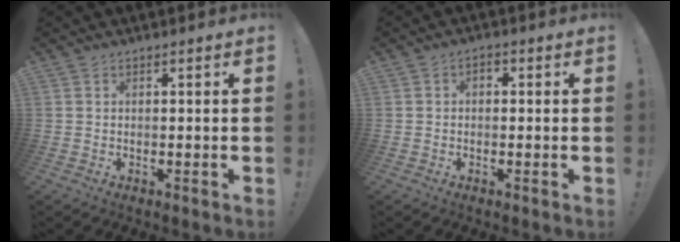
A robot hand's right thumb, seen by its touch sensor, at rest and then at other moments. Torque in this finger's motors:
{"motor_torque": [0.22, 0.13, 0.34, -0.03, -0.02]}